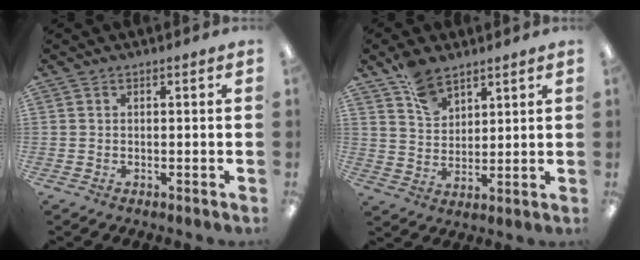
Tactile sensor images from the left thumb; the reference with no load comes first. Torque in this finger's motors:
{"motor_torque": [0.98, 0.40, 0.58, -0.59, 0.01]}